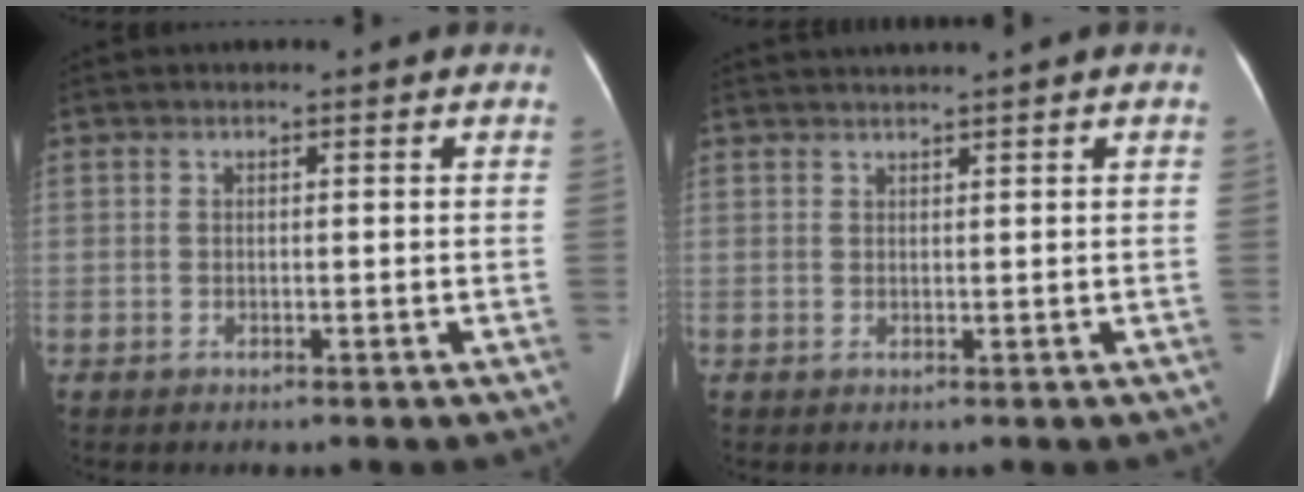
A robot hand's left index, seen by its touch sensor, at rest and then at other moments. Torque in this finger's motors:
{"motor_torque": [-0.74, -1.40, -0.01, 0.04]}